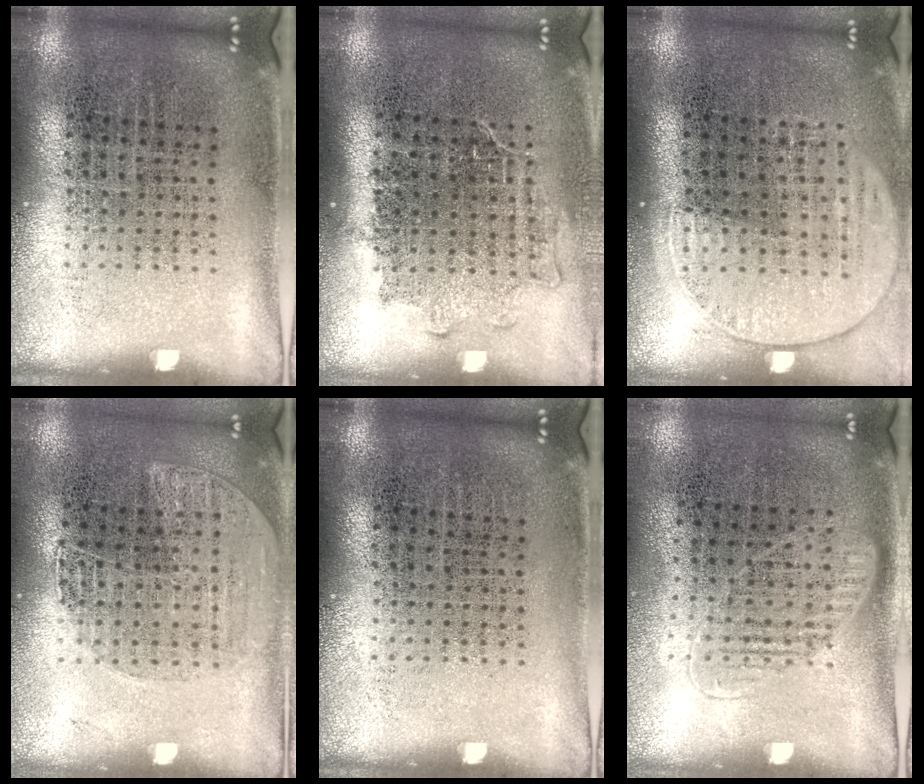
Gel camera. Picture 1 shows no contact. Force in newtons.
{"total": 1.2, "press": 1.1, "slide": 0.6}
{"total": 1.5, "press": 1.4, "slide": 0.6}
{"total": 1.3, "press": 1.3, "slide": 0.1}
{"total": 0.0}
{"total": 1.2, "press": 1.0, "slide": 0.7}